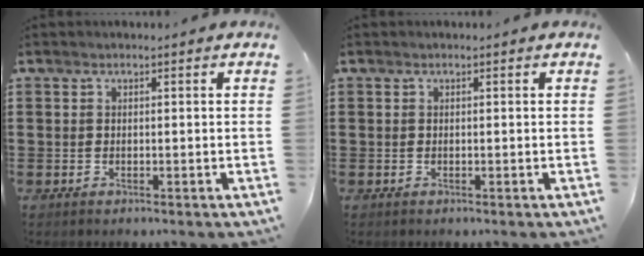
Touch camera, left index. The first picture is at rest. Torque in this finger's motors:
{"motor_torque": [0.00, -0.01, 0.00, 0.00]}